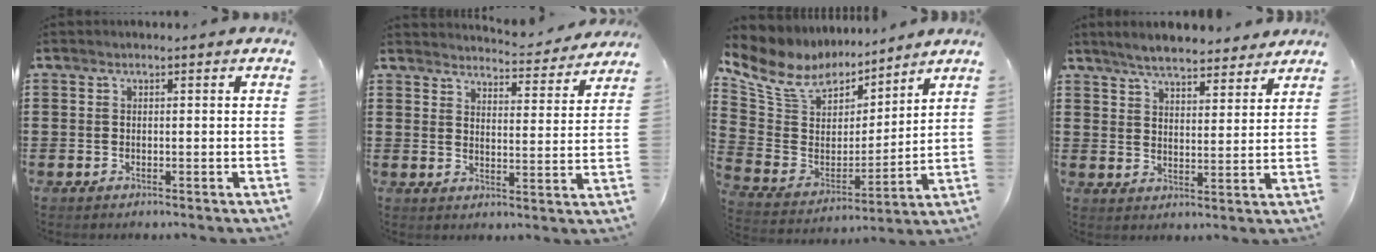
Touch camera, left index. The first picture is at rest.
{"total": 4.4, "force": [4.4, -0.2, 0.5], "torque": [-0.013, -0.037, 0.071]}
{"total": 9.9, "force": [8.1, 4.8, 2.9], "torque": [-0.107, -0.048, 0.149]}
{"total": 5.9, "force": [5.5, 1.0, 1.9], "torque": [-0.056, -0.013, 0.102]}